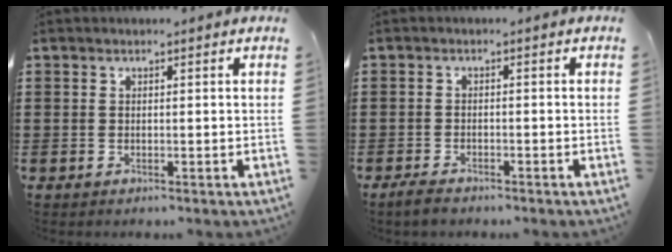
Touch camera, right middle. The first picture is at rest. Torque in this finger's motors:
{"motor_torque": [0.85, -0.31, 0.19, 0.09]}